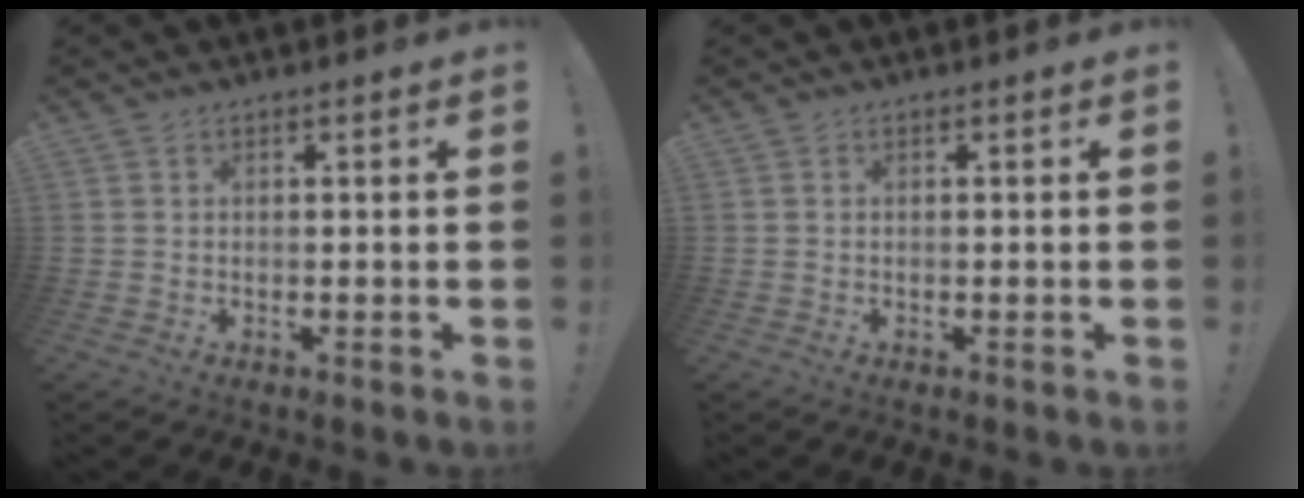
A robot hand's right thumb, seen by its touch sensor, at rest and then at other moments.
{"total": 0.0}